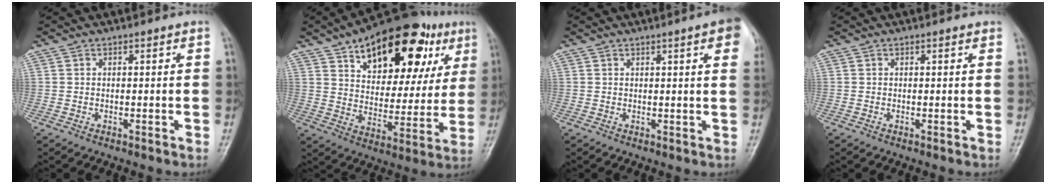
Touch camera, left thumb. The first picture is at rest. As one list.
[{"total": 25.5, "force": [12.6, 13.1, 17.9], "torque": [-0.209, -0.007, 0.188]}, {"total": 6.5, "force": [3.0, 0.8, 5.7], "torque": [-0.051, 0.004, 0.030]}, {"total": 0.6, "force": [0.5, 0.1, 0.4], "torque": [-0.007, -0.001, 0.003]}]